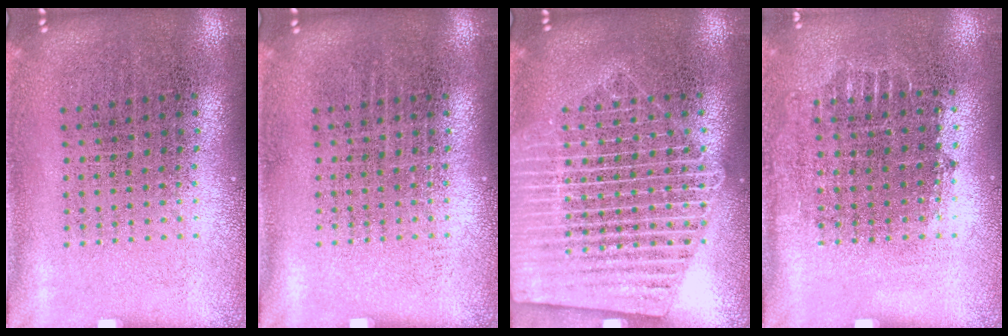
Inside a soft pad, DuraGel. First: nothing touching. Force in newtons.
{"total": 0.0}
{"total": 2.3, "press": 2.2, "slide": 0.2}
{"total": 0.7, "press": 0.7, "slide": 0.3}